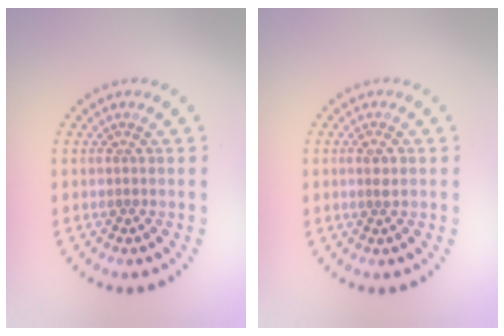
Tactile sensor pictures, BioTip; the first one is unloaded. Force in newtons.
{"total": 1.3, "press": 1.2, "slide": 0.6}